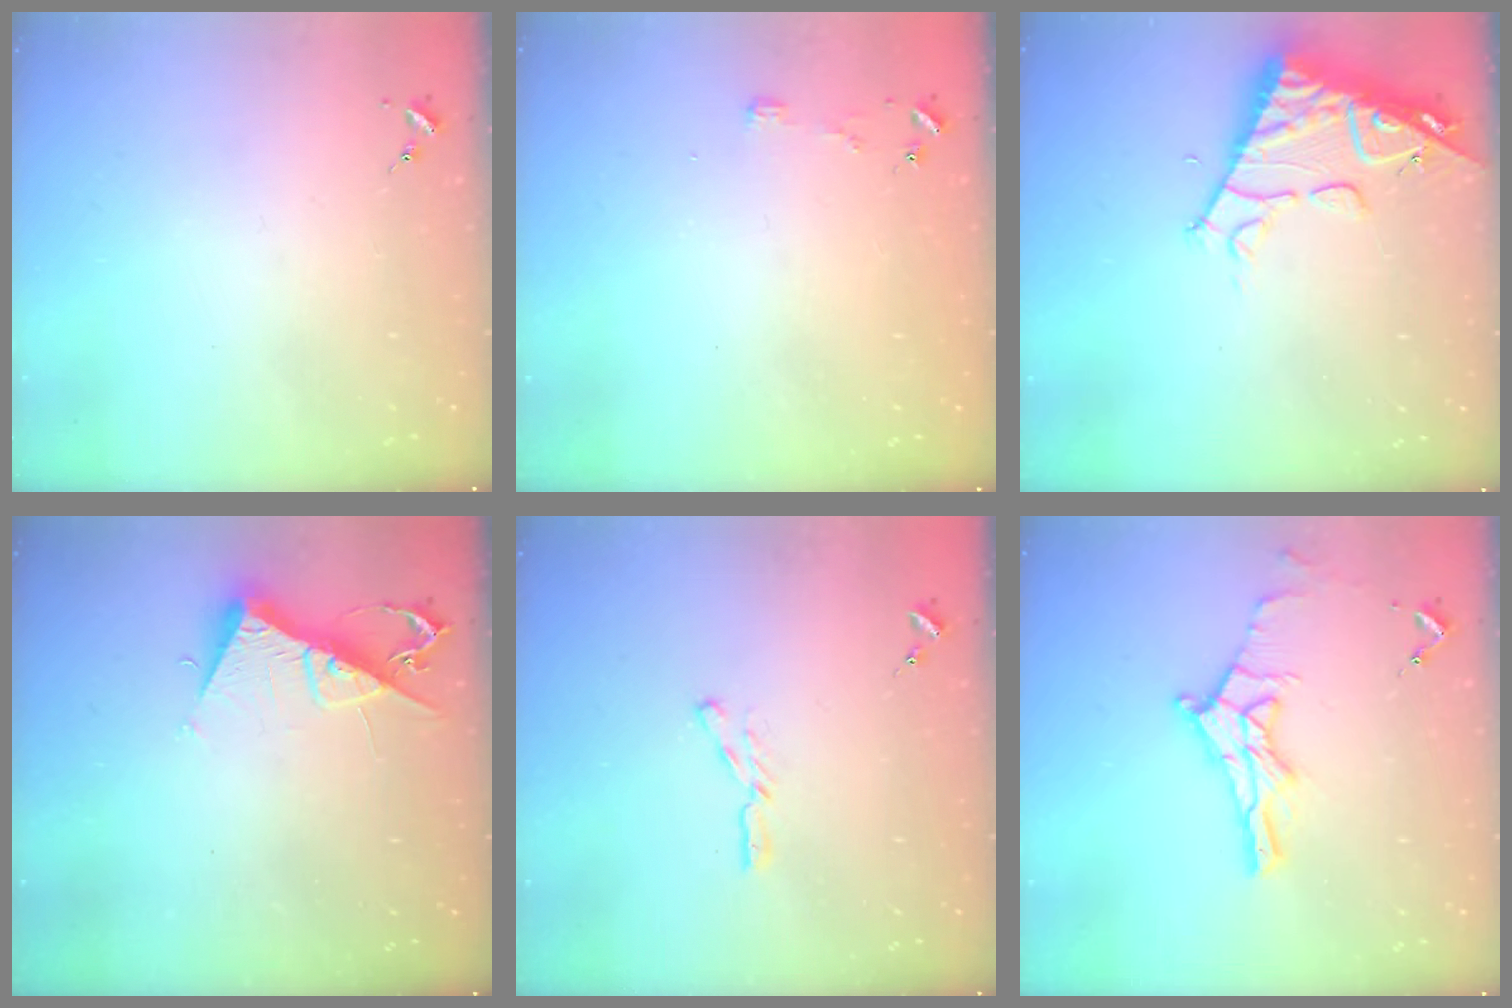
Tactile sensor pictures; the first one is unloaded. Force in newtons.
{"total": 2.8, "press": 2.8, "slide": 0.2}
{"total": 12.3, "press": 12.2, "slide": 1.6}
{"total": 10.3, "press": 10.3, "slide": 0.6}
{"total": 4.4, "press": 4.4, "slide": 0.2}
{"total": 12.5, "press": 12.4, "slide": 0.8}